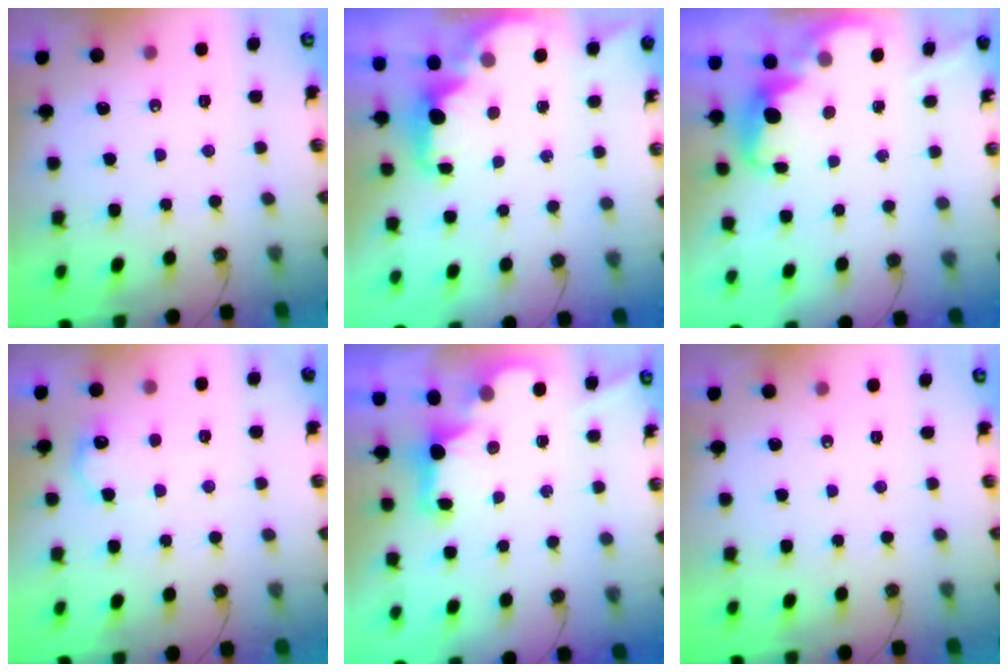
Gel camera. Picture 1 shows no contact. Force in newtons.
{"total": 2.2, "press": 2.1, "slide": 0.8}
{"total": 2.7, "press": 2.6, "slide": 0.8}
{"total": 8.9, "press": 8.9, "slide": 0.5}
{"total": 2.2, "press": 2.1, "slide": 0.7}
{"total": 0.0}